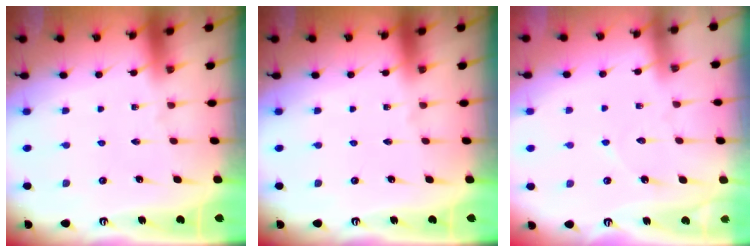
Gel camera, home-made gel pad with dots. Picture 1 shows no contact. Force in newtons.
{"total": 0.0}
{"total": 3.5, "press": 3.5, "slide": 0.1}